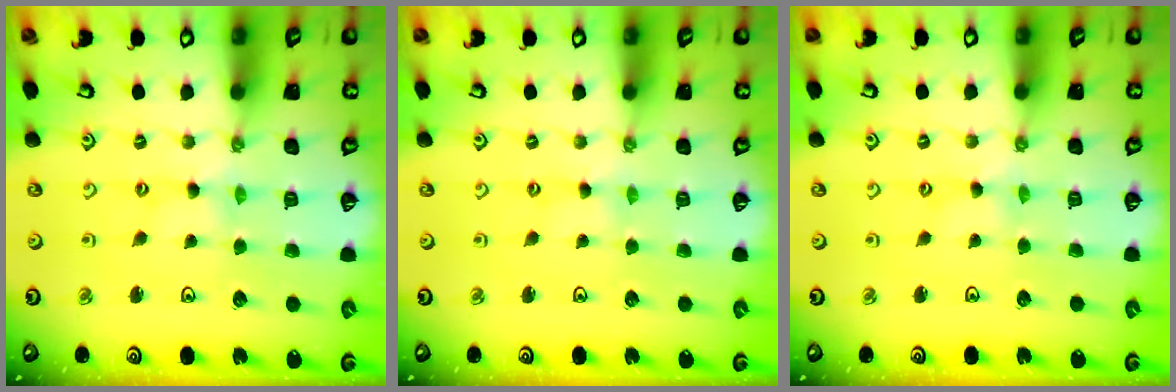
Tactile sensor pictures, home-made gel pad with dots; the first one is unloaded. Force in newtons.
{"total": 0.7, "press": 0.6, "slide": 0.1}
{"total": 0.0}